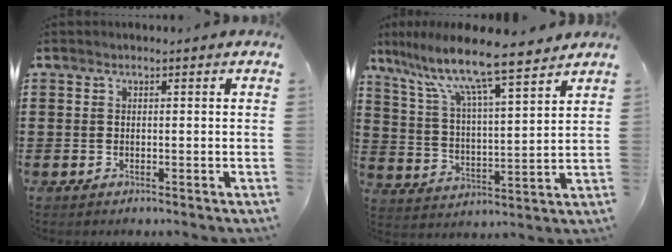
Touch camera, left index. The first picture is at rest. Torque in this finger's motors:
{"motor_torque": [2.14, 0.00, 0.89, 0.20]}